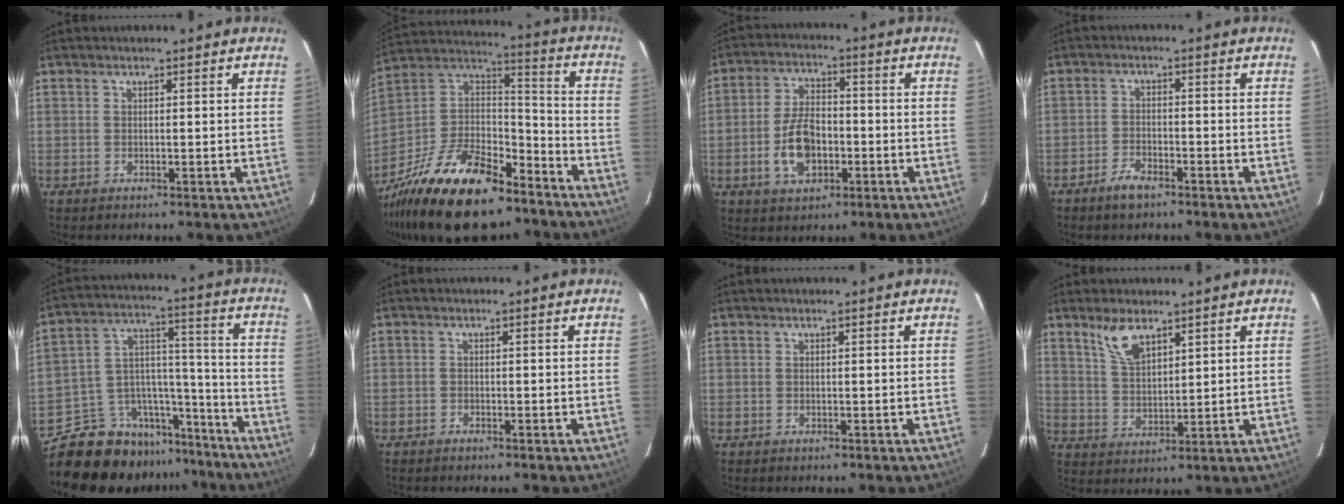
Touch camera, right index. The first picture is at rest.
{"total": 27.9, "force": [-18.8, 12.0, 16.8], "torque": [-0.337, -0.001, -0.307]}
{"total": 9.2, "force": [-2.9, 5.3, 7.0], "torque": [-0.142, 0.010, -0.043]}
{"total": 4.2, "force": [-3.2, 1.7, 2.2], "torque": [-0.057, 0.000, -0.061]}
{"total": 16.6, "force": [-14.2, 8.0, 3.2], "torque": [-0.065, 0.070, -0.214]}
{"total": 0.7, "force": [-0.7, 0.3, 0.0], "torque": [-0.005, 0.003, -0.014]}
{"total": 0.0}
{"total": 6.5, "force": [4.4, 2.6, 4.0], "torque": [-0.074, 0.004, 0.093]}